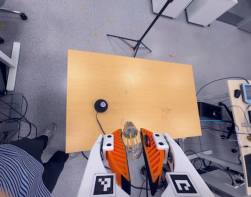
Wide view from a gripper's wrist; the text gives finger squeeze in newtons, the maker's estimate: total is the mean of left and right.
{"total": 21.6, "left": 25.9, "right": 17.3}